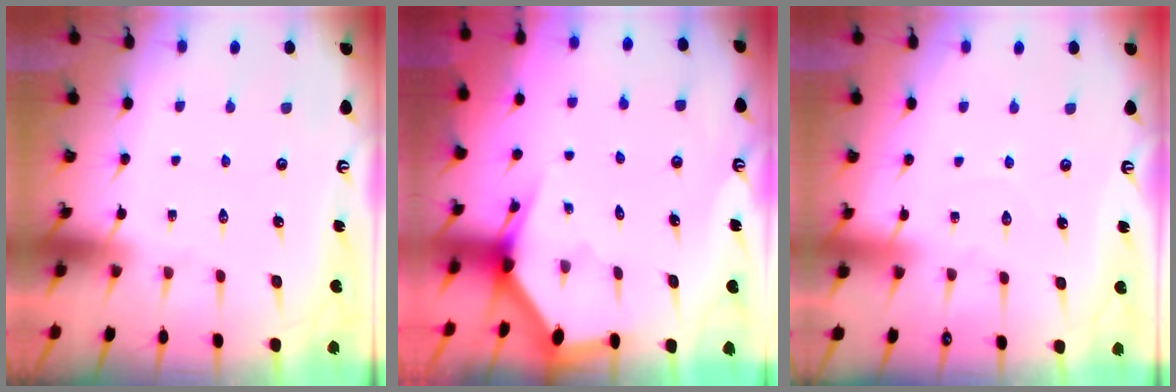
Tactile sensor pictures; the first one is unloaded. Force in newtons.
{"total": 2.9, "press": 2.9, "slide": 0.1}
{"total": 3.4, "press": 3.4, "slide": 0.3}